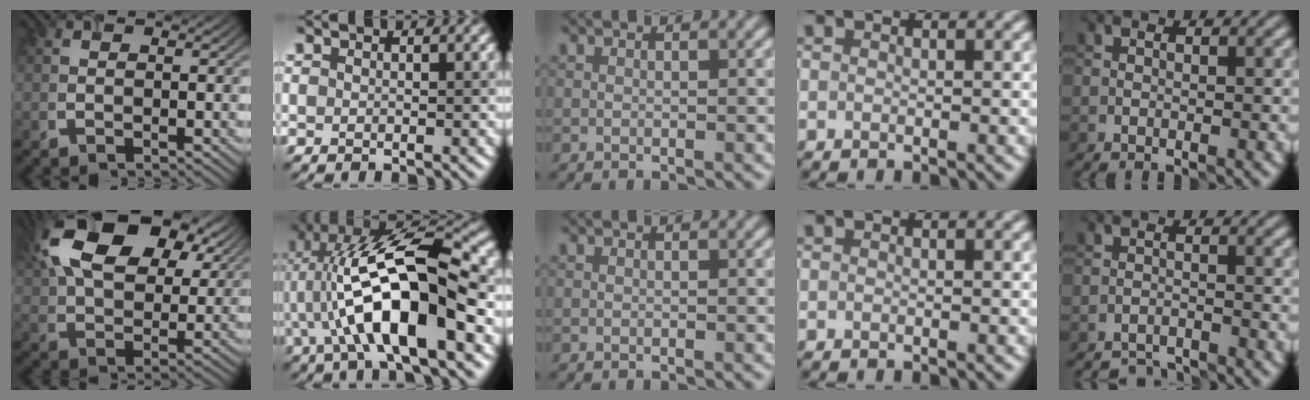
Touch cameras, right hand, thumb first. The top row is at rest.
{"thumb": {"total": 17.4, "force": [8.2, 10.0, 11.6], "torque": [-0.243, 0.026, 0.138]}, "index": {"total": 13.2, "force": [-1.8, 3.9, 12.4], "torque": [-0.217, 0.021, -0.037]}, "little": {"total": 3.0, "force": [-3.0, 0.3, 0.2], "torque": [-0.001, -0.004, -0.058]}}